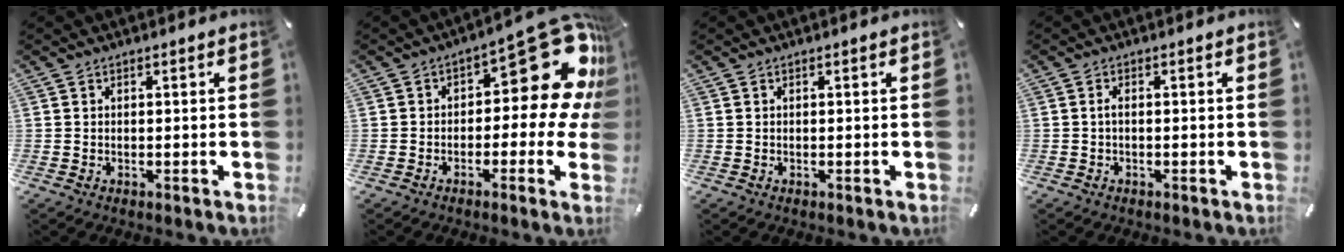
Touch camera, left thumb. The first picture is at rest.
{"total": 19.3, "force": [7.2, 9.3, 15.4], "torque": [-0.173, -0.057, 0.121]}
{"total": 0.0}
{"total": 1.3, "force": [-0.4, 0.5, 1.1], "torque": [-0.023, 0.002, -0.008]}